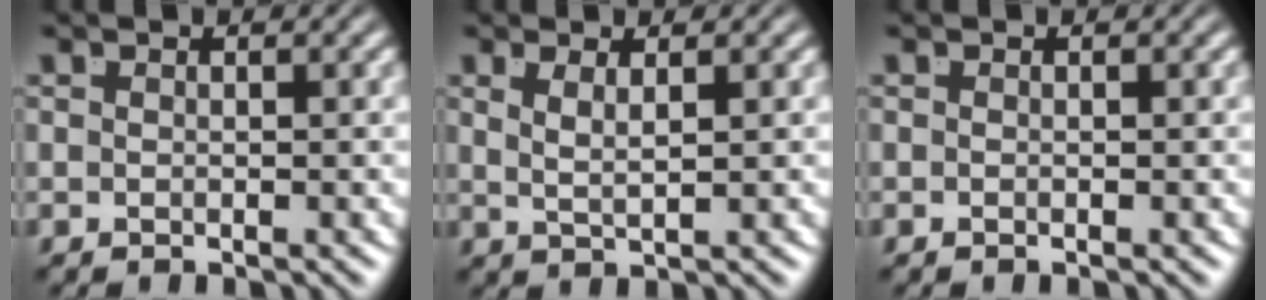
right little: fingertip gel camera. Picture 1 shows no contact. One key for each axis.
{"total": 1.9, "fx": 0.7, "fy": -0.3, "fz": 1.7, "tx": -0.031, "ty": -0.006, "tz": 0.022}
{"total": 0.0}